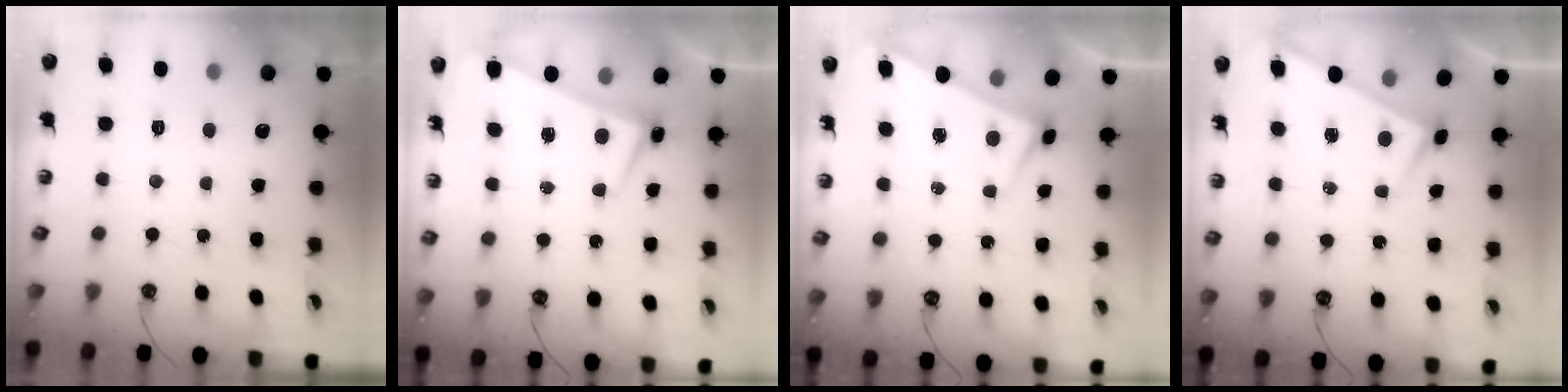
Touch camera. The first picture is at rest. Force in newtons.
{"total": 1.2, "press": 0.8, "slide": 0.9}
{"total": 2.9, "press": 2.9, "slide": 0.2}
{"total": 3.0, "press": 3.0, "slide": 0.1}